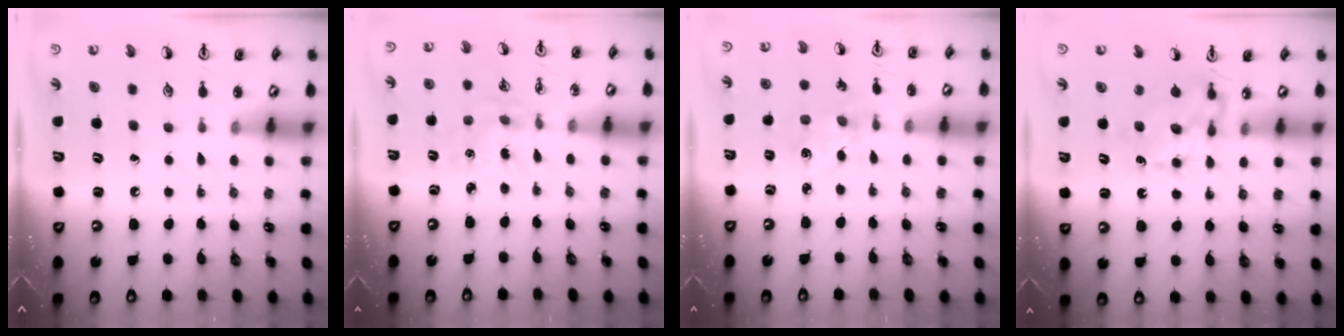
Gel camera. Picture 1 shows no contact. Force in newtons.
{"total": 1.0, "press": 1.0, "slide": 0.1}
{"total": 1.9, "press": 1.9, "slide": 0.2}
{"total": 7.1, "press": 7.0, "slide": 0.6}